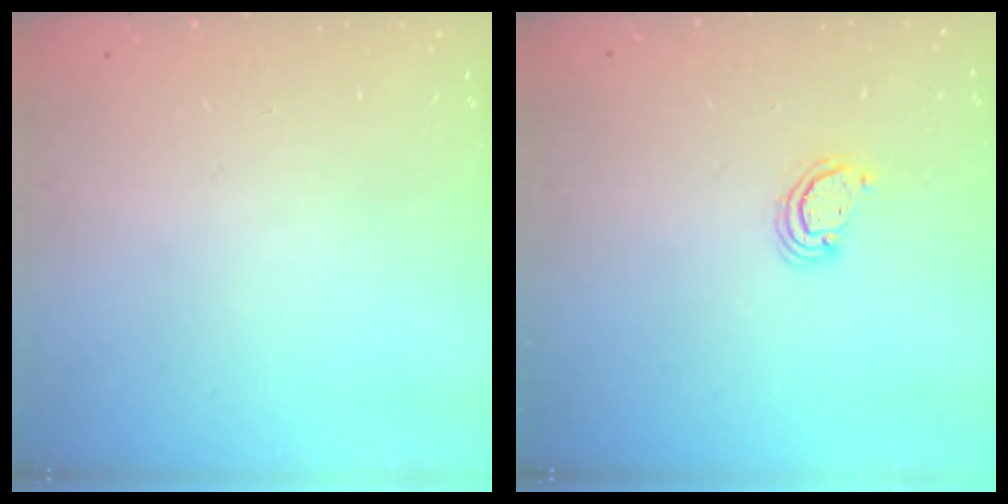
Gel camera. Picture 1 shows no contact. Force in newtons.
{"total": 2.6, "press": 2.5, "slide": 0.3}